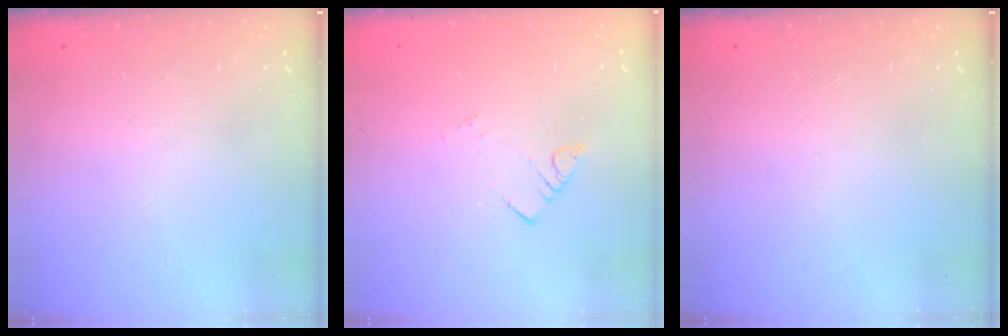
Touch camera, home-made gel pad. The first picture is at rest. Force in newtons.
{"total": 1.9, "press": 1.9, "slide": 0.1}
{"total": 0.0}